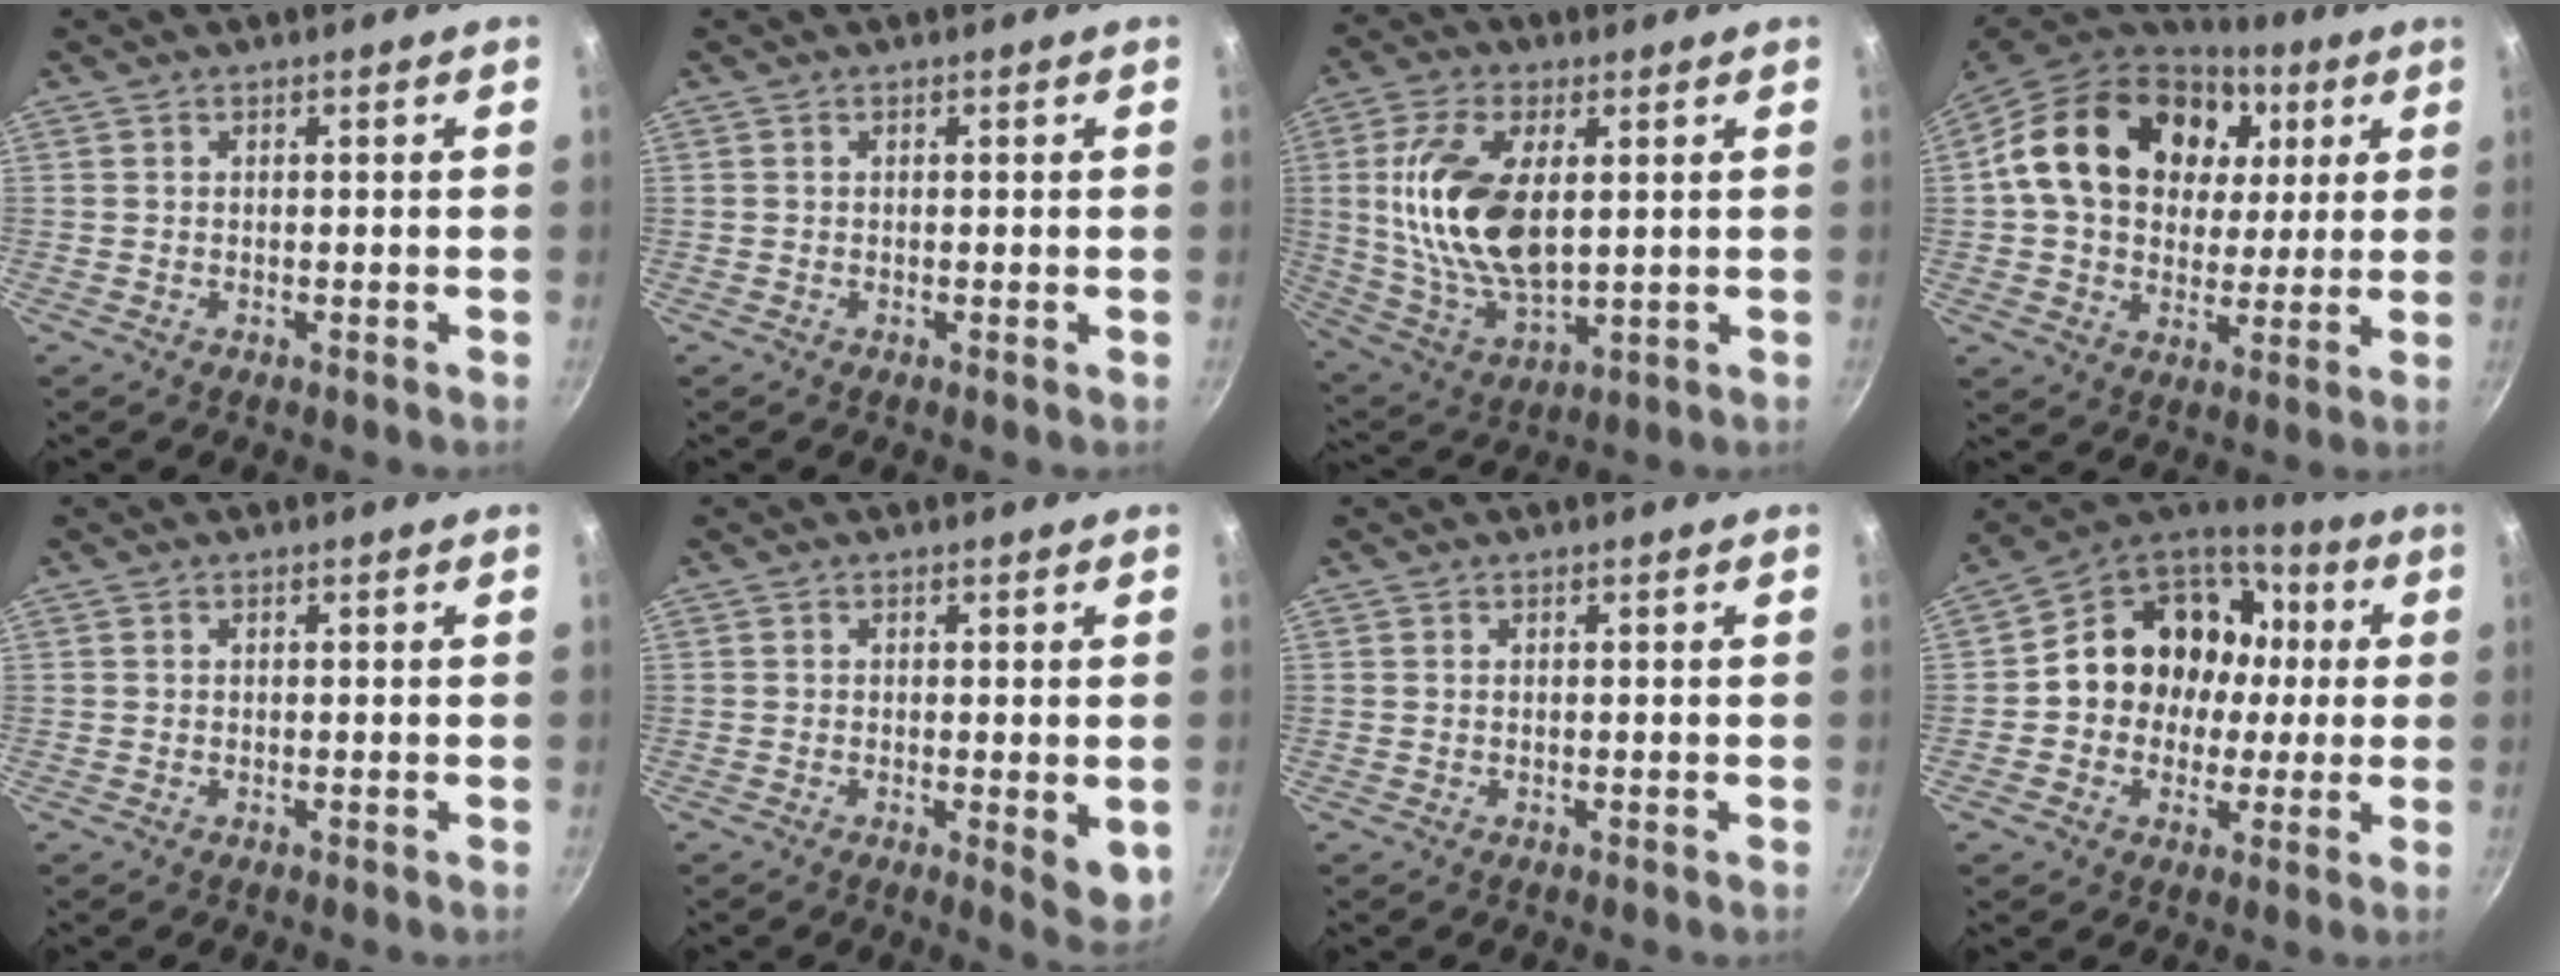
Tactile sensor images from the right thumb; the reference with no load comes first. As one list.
[{"total": 0.0}, {"total": 17.4, "force": [2.8, 9.0, 14.6], "torque": [-0.277, -0.010, 0.061]}, {"total": 22.9, "force": [6.6, 16.9, 14.0], "torque": [-0.226, 0.006, 0.106]}, {"total": 0.0}, {"total": 5.2, "force": [-0.6, 1.7, 4.9], "torque": [-0.057, -0.012, -0.007]}, {"total": 0.0}, {"total": 18.0, "force": [1.2, 15.3, 9.4], "torque": [-0.121, 0.048, 0.012]}]